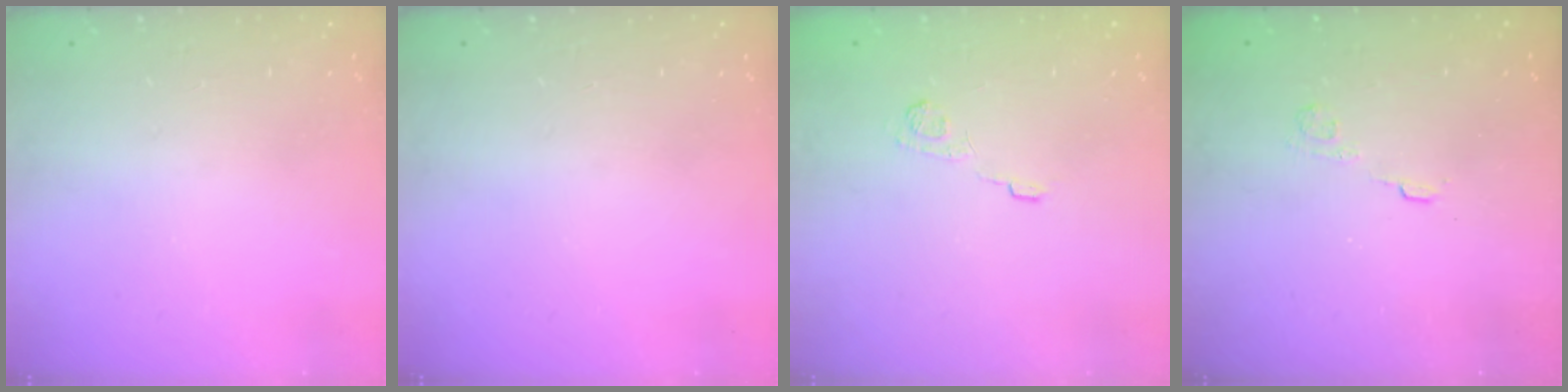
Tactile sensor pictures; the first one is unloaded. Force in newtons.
{"total": 0.0}
{"total": 8.5, "press": 8.4, "slide": 1.5}
{"total": 2.7, "press": 2.3, "slide": 1.4}